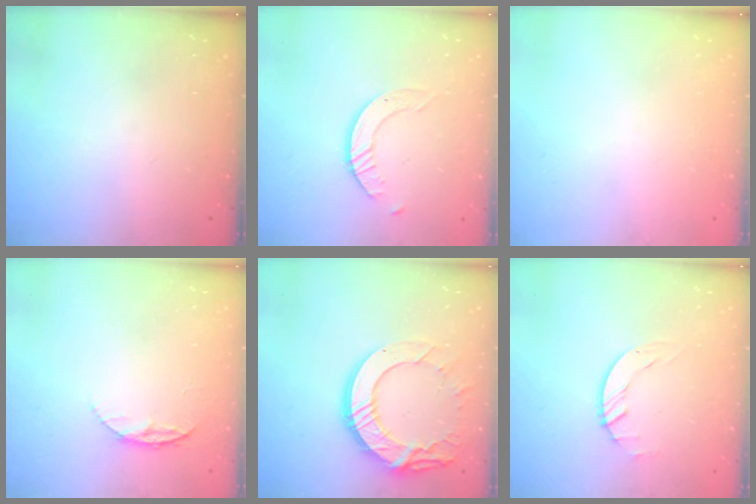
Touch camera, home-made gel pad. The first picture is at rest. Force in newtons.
{"total": 2.5, "press": 2.5, "slide": 0.3}
{"total": 0.0}
{"total": 6.5, "press": 6.5, "slide": 0.7}
{"total": 15.1, "press": 15.1, "slide": 0.9}
{"total": 1.7, "press": 1.7, "slide": 0.1}